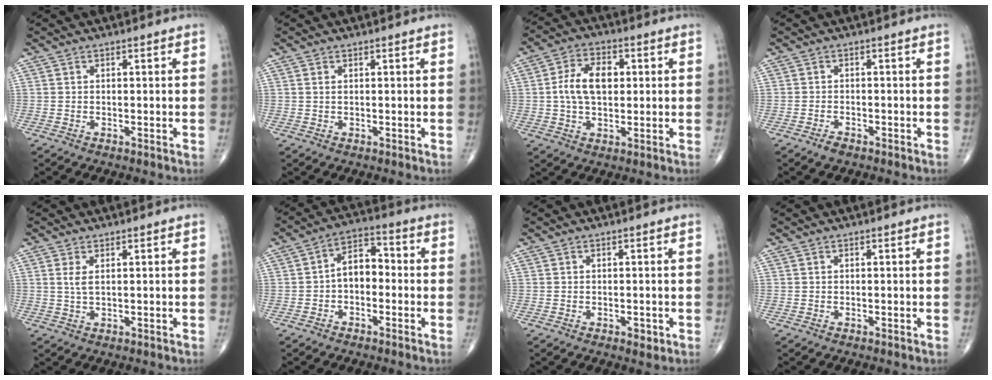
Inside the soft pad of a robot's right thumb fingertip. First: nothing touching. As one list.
[{"total": 0.6, "force": [0.3, 0.3, 0.5], "torque": [-0.009, 0.005, 0.006]}, {"total": 9.2, "force": [0.9, 5.8, 7.2], "torque": [-0.121, 0.012, 0.015]}, {"total": 1.8, "force": [-1.3, 0.9, 0.8], "torque": [-0.018, 0.004, -0.022]}, {"total": 2.2, "force": [0.8, 0.8, 2.0], "torque": [-0.041, -0.002, 0.021]}, {"total": 7.0, "force": [-1.0, 4.6, 5.3], "torque": [-0.065, 0.031, -0.031]}, {"total": 1.5, "force": [-0.6, 0.9, 1.1], "torque": [-0.010, -0.001, -0.005]}, {"total": 0.0}]